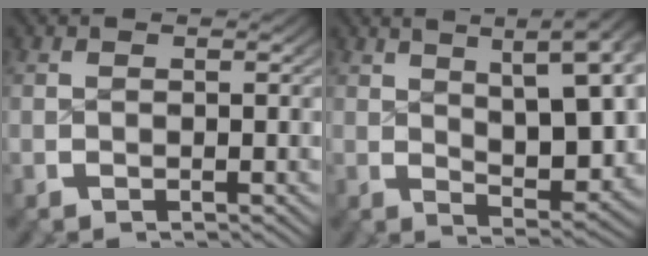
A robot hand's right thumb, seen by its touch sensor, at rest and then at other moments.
{"total": 10.3, "force": [4.0, 4.7, 8.2], "torque": [-0.088, 0.014, 0.051]}